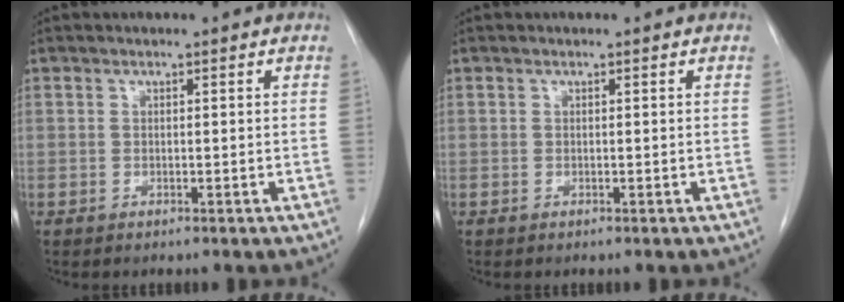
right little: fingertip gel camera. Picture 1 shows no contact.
{"total": 0.0}